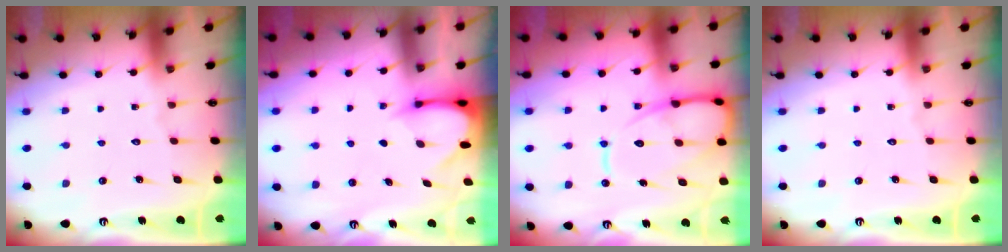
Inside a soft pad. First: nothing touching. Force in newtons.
{"total": 3.4, "press": 3.4, "slide": 0.3}
{"total": 14.0, "press": 13.9, "slide": 1.5}
{"total": 0.0}